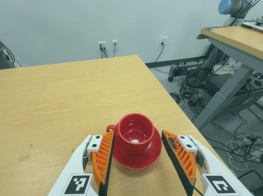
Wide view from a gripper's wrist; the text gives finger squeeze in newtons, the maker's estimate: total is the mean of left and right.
{"total": 0.5, "left": 0.3, "right": 0.8}